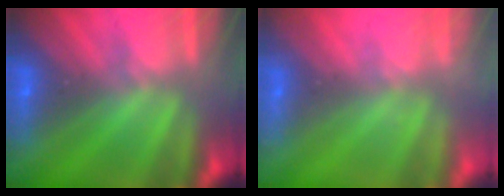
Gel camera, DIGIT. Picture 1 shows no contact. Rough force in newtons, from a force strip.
{"total": 2.2}